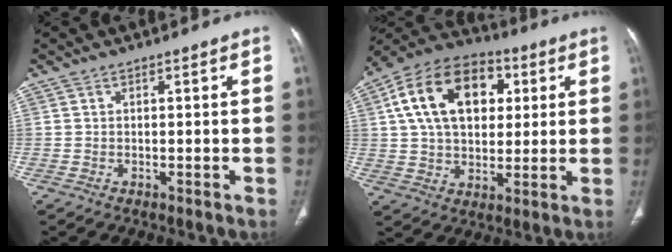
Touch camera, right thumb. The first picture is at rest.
{"total": 19.7, "force": [5.2, 13.1, 13.8], "torque": [-0.217, 0.009, 0.082]}